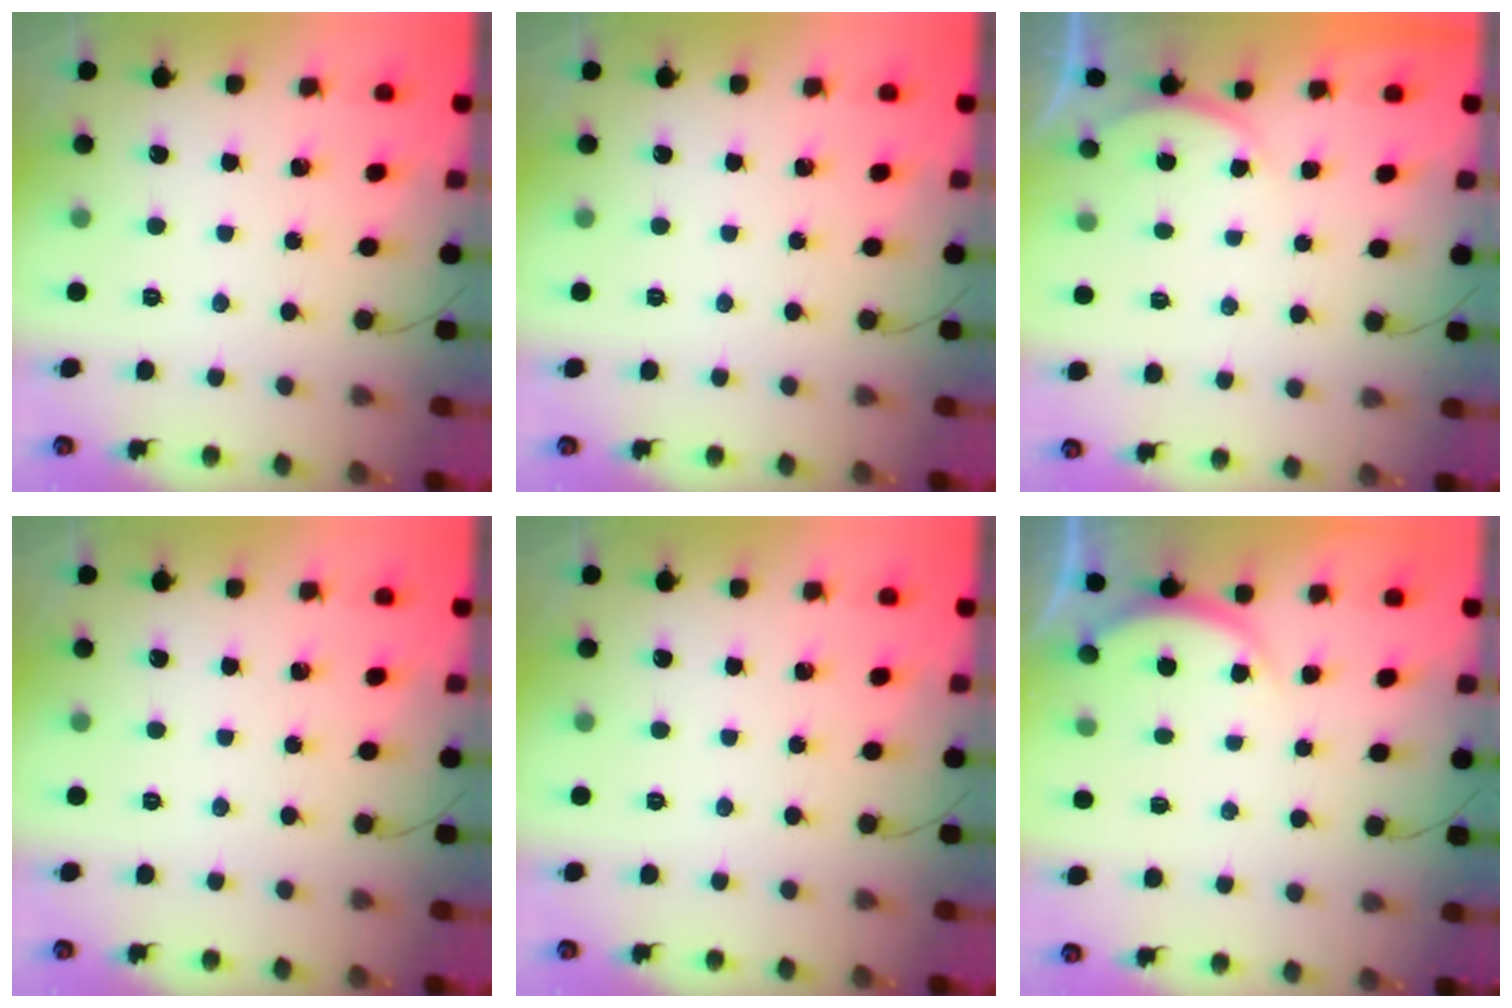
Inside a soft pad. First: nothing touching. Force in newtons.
{"total": 0.0}
{"total": 2.8, "press": 2.7, "slide": 0.6}
{"total": 0.0}
{"total": 0.0}
{"total": 3.0, "press": 2.9, "slide": 0.6}